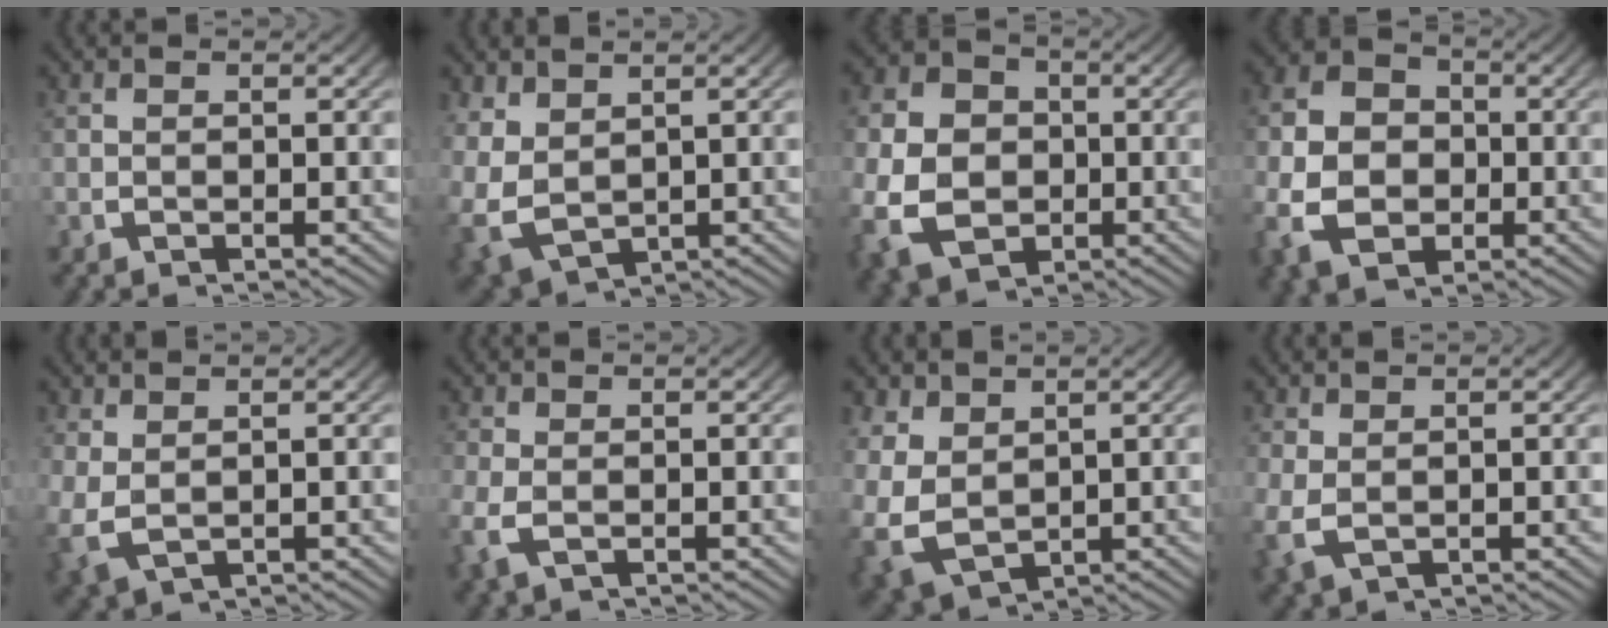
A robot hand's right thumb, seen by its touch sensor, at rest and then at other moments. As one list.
[{"total": 6.8, "force": [-0.7, 5.4, 4.1], "torque": [-0.127, -0.051, 0.022]}, {"total": 11.3, "force": [-1.6, 8.9, 6.8], "torque": [-0.156, -0.046, -0.006]}, {"total": 10.0, "force": [-0.9, 7.5, 6.5], "torque": [-0.138, -0.023, -0.005]}, {"total": 3.3, "force": [0.4, 2.4, 2.2], "torque": [-0.063, -0.019, 0.029]}, {"total": 2.5, "force": [-0.6, 1.6, 1.8], "torque": [-0.052, -0.011, -0.003]}, {"total": 7.7, "force": [-1.0, 6.1, 4.5], "torque": [-0.140, -0.058, 0.017]}, {"total": 2.5, "force": [0.1, 1.8, 1.8], "torque": [-0.050, -0.012, 0.016]}]